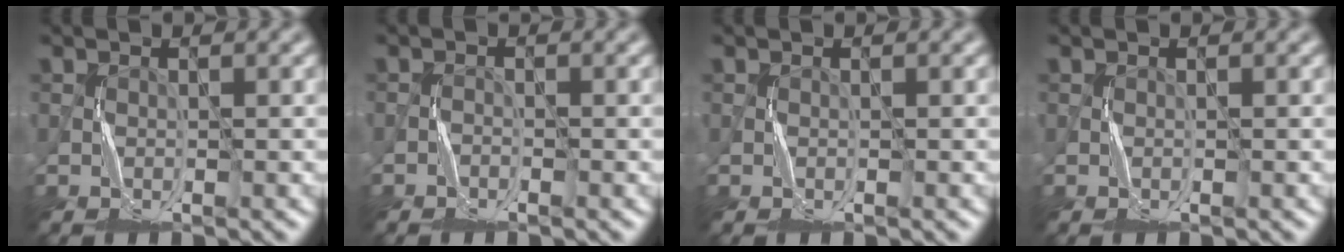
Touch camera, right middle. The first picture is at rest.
{"total": 0.8, "force": [-0.8, 0.4, 0.0], "torque": [0.005, 0.006, -0.018]}
{"total": 0.0}
{"total": 0.0}